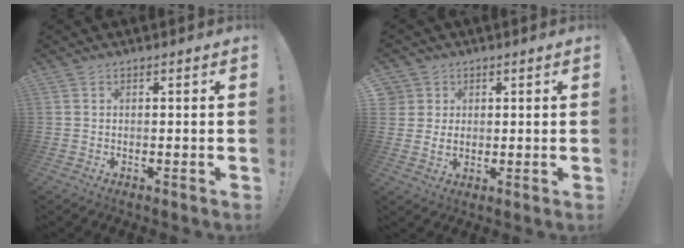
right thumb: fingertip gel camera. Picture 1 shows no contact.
{"total": 4.1, "force": [1.5, 3.7, 0.8], "torque": [-0.020, -0.005, 0.028]}